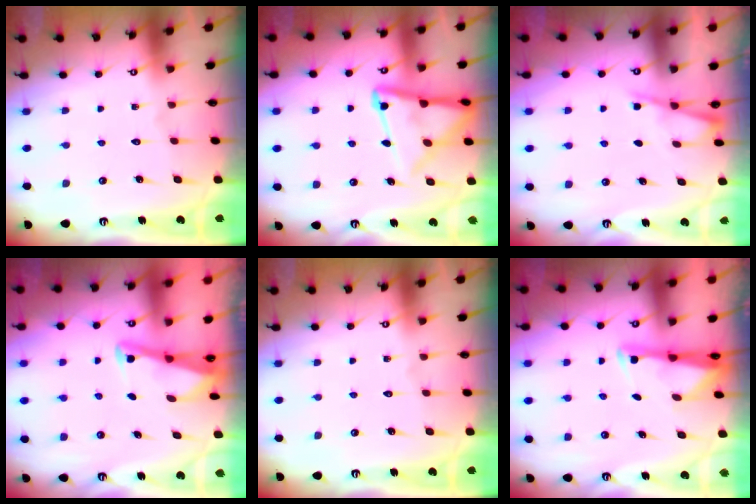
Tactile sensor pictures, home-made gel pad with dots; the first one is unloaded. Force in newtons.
{"total": 11.7, "press": 11.6, "slide": 1.2}
{"total": 2.7, "press": 2.7, "slide": 0.3}
{"total": 2.8, "press": 2.8, "slide": 0.4}
{"total": 0.0}
{"total": 2.9, "press": 2.9, "slide": 0.5}